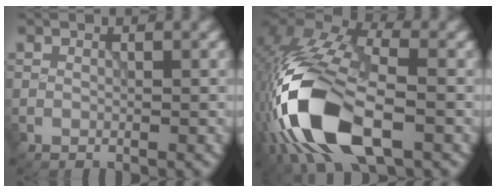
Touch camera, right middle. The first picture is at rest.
{"total": 14.8, "force": [-5.2, 7.6, 11.5], "torque": [-0.248, -0.011, -0.099]}